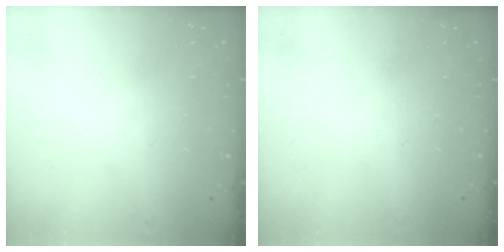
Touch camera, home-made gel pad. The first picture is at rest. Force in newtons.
{"total": 0.0}